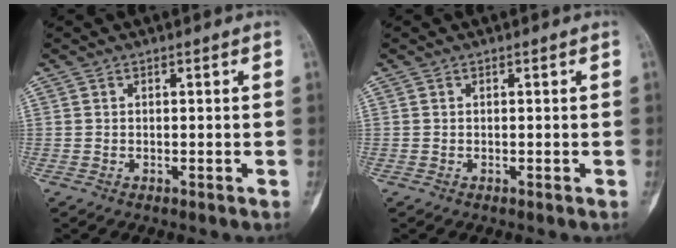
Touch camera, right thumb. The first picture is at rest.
{"total": 0.0}